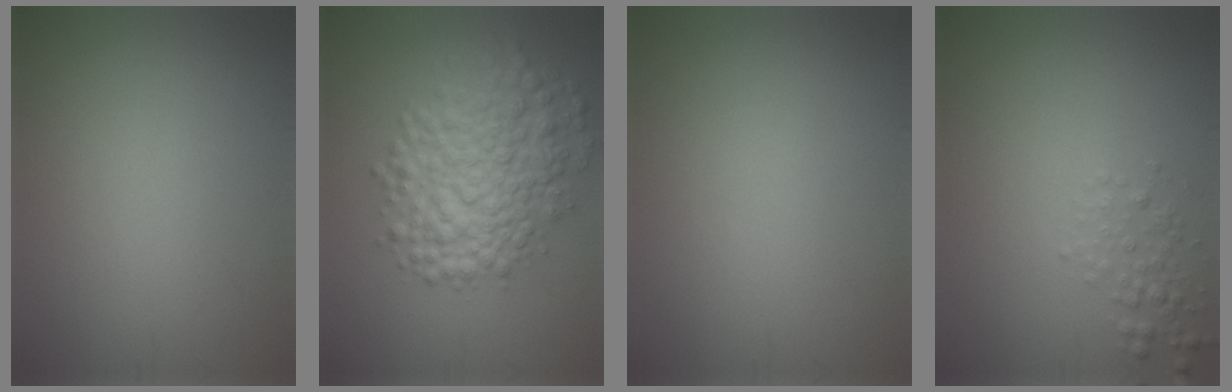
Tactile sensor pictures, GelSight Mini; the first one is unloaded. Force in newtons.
{"total": 7.6, "press": 7.6, "slide": 0.2}
{"total": 0.0}
{"total": 1.6, "press": 1.6, "slide": 0.1}